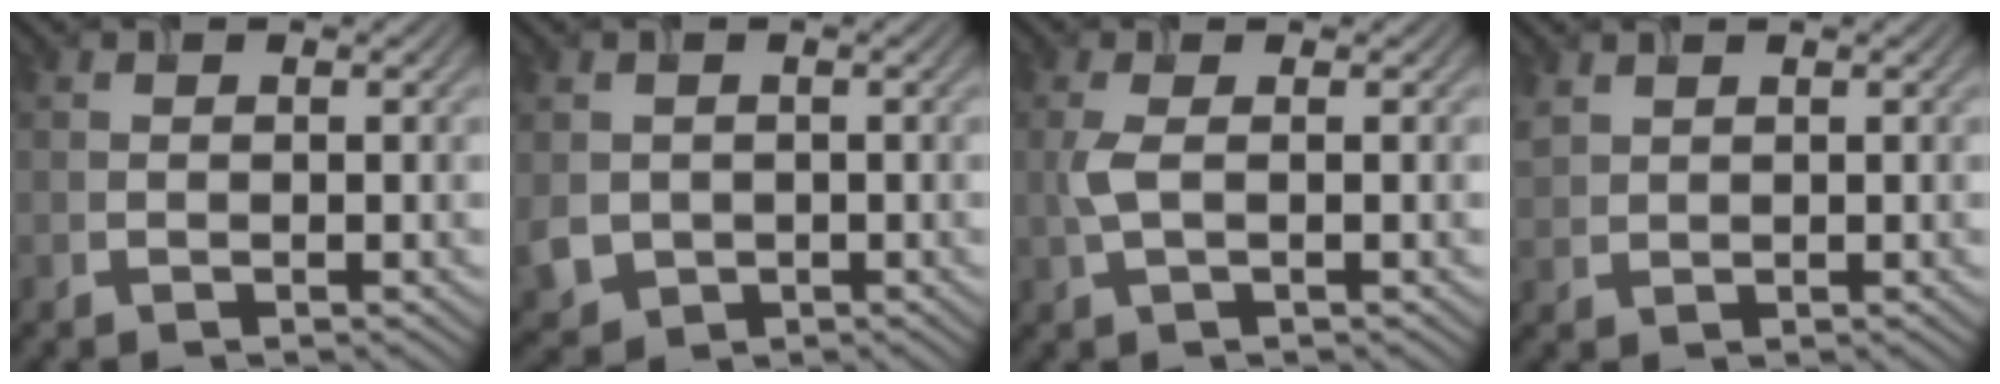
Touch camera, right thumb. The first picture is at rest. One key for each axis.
{"total": 3.5, "fx": -0.2, "fy": 3.2, "fz": 1.4, "tx": -0.052, "ty": -0.012, "tz": -0.005}
{"total": 2.4, "fx": 0.1, "fy": 0.6, "fz": 2.3, "tx": -0.061, "ty": 0.004, "tz": -0.001}
{"total": 1.8, "fx": 1.3, "fy": 1.0, "fz": 0.7, "tx": -0.024, "ty": 0.003, "tz": 0.033}